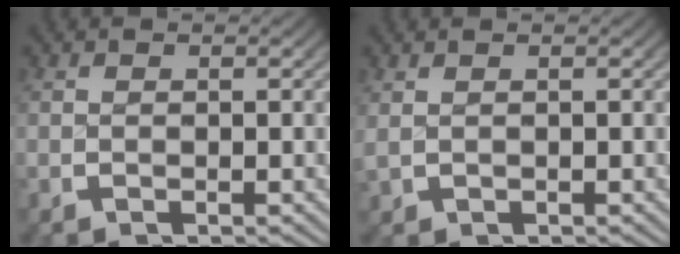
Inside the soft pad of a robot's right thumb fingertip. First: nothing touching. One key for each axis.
{"total": 0.7, "fx": 0.5, "fy": 0.2, "fz": 0.3, "tx": -0.010, "ty": 0.003, "tz": 0.016}